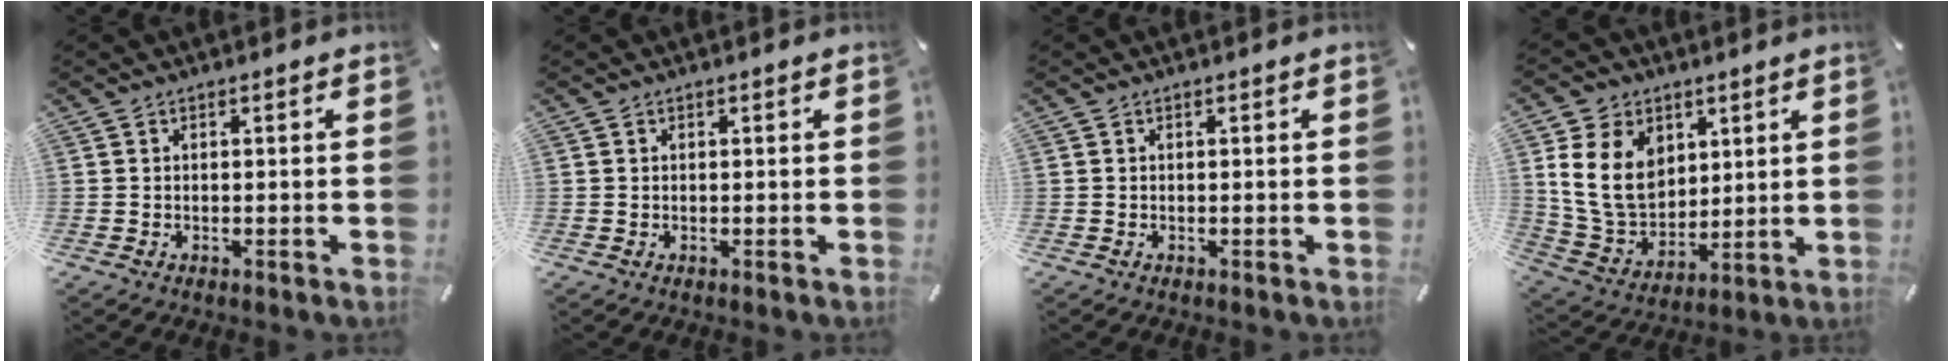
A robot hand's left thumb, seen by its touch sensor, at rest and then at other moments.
{"total": 0.0}
{"total": 0.0}
{"total": 14.5, "force": [4.4, 11.5, 7.6], "torque": [-0.176, -0.016, 0.082]}